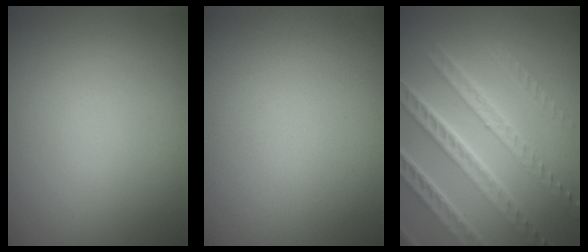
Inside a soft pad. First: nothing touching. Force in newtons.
{"total": 0.0}
{"total": 8.0, "press": 5.6, "slide": 5.8}